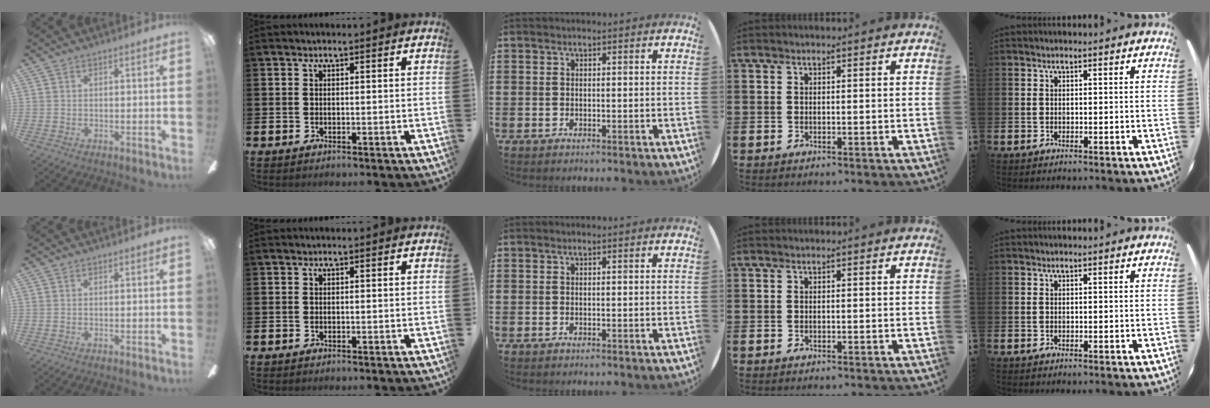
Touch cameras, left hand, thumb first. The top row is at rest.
{}